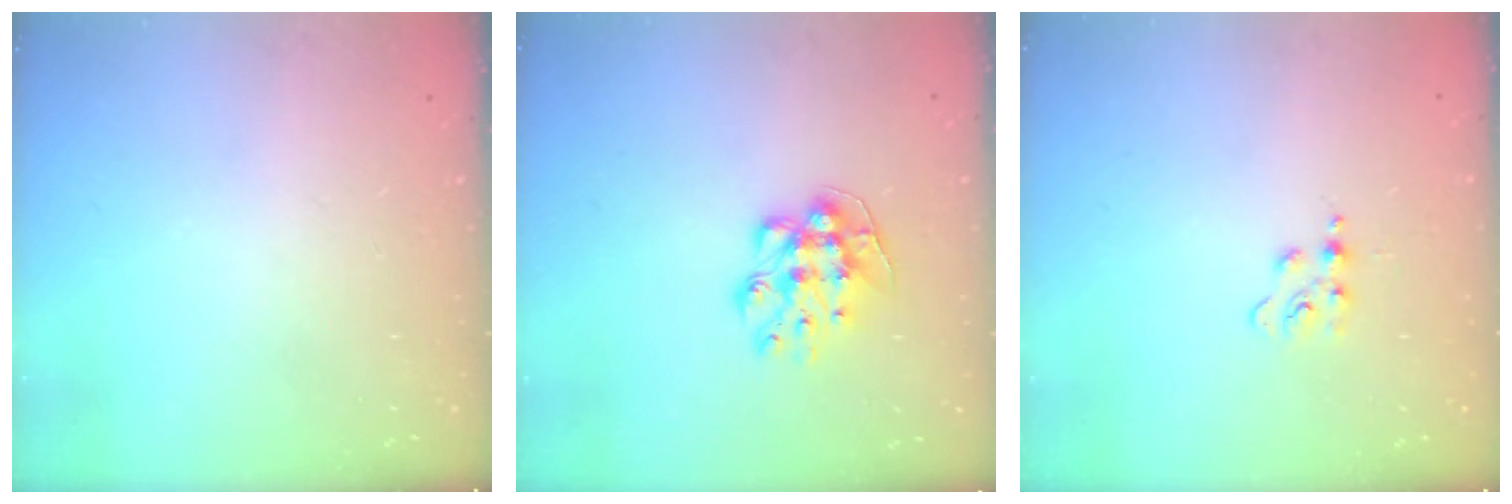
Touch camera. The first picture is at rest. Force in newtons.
{"total": 9.3, "press": 9.3, "slide": 0.4}
{"total": 3.9, "press": 3.9, "slide": 0.5}